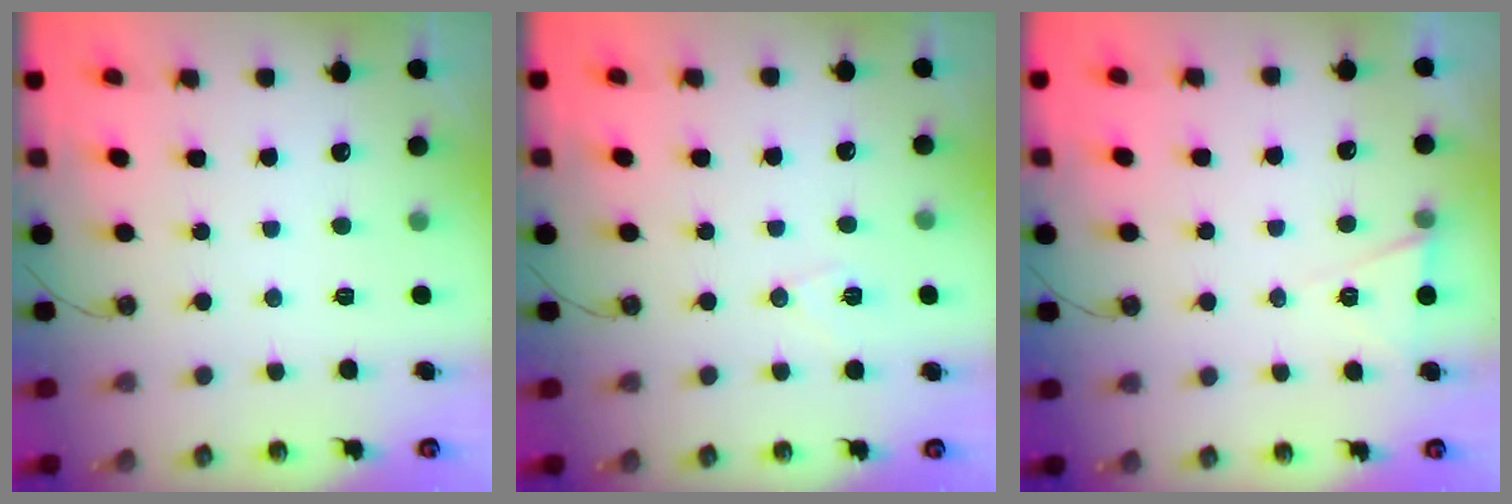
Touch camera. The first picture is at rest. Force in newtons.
{"total": 6.1, "press": 4.9, "slide": 3.6}
{"total": 6.3, "press": 4.2, "slide": 4.7}